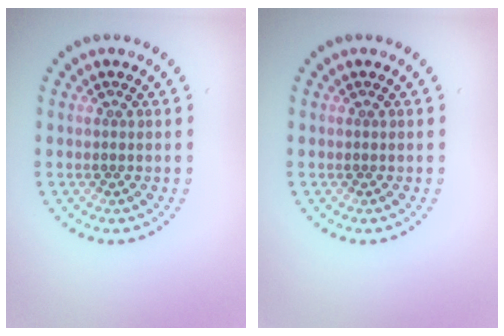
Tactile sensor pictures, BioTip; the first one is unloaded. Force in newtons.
{"total": 0.0}